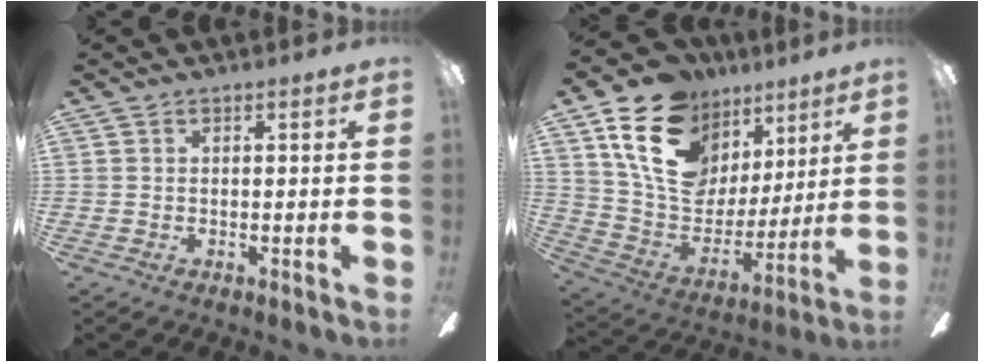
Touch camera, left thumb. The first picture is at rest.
{"total": 19.9, "force": [11.1, 13.5, 9.5], "torque": [-0.173, -0.045, 0.212]}